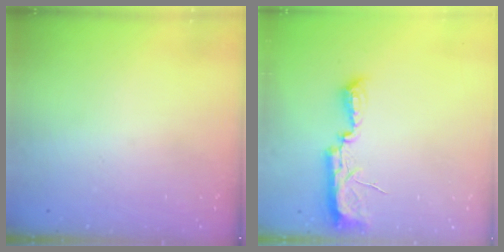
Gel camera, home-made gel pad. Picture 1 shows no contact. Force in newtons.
{"total": 10.5, "press": 9.1, "slide": 5.2}